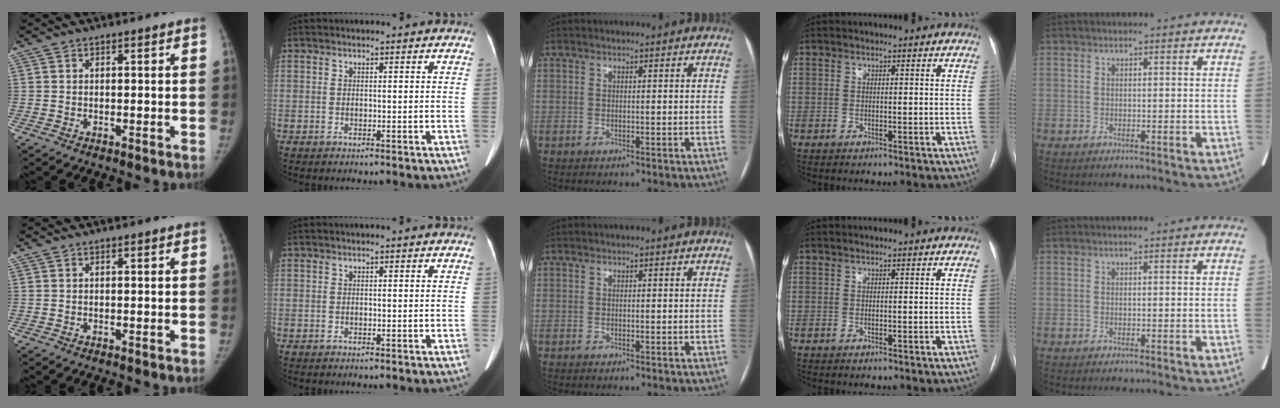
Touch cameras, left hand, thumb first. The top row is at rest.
{}